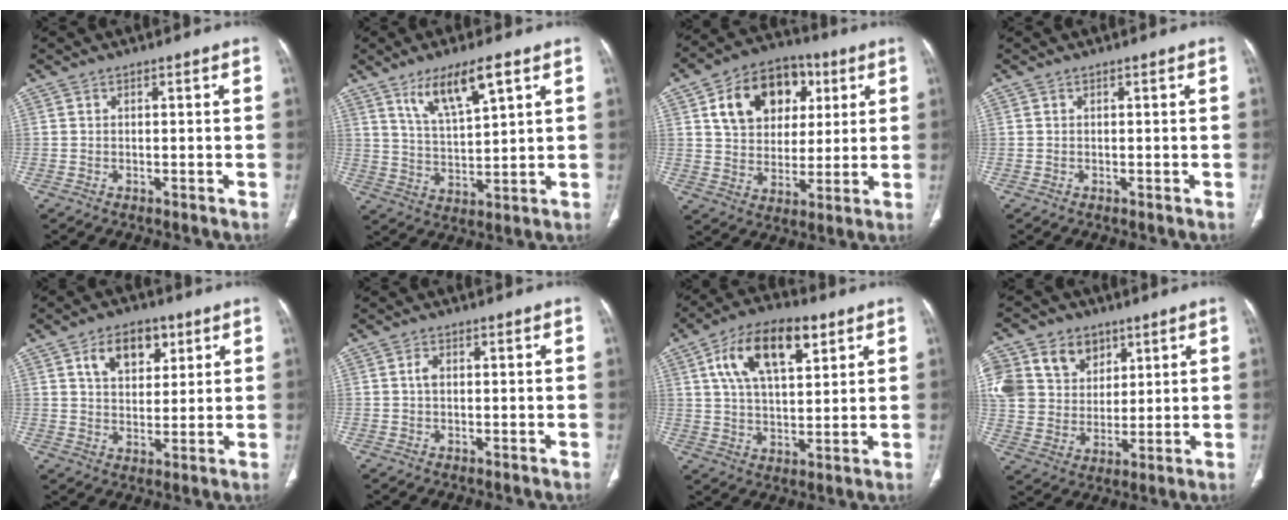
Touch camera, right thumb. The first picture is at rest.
{"total": 10.2, "force": [5.8, 2.6, 7.9], "torque": [-0.141, -0.026, 0.115]}
{"total": 16.5, "force": [5.9, 12.1, 9.5], "torque": [-0.121, -0.001, 0.097]}
{"total": 0.0}
{"total": 9.3, "force": [4.2, 5.9, 5.9], "torque": [-0.063, -0.013, 0.069]}
{"total": 1.4, "force": [0.1, 0.9, 1.1], "torque": [-0.020, 0.002, -0.001]}
{"total": 15.5, "force": [6.6, 7.5, 11.8], "torque": [-0.187, -0.003, 0.113]}
{"total": 20.1, "force": [8.1, 16.1, 9.1], "torque": [-0.197, 0.024, 0.167]}